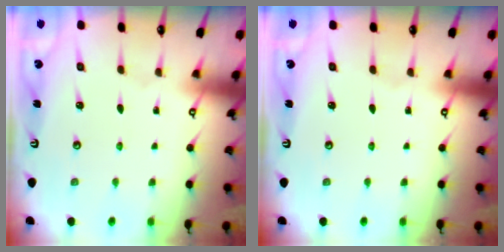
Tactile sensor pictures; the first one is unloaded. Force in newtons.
{"total": 0.0}